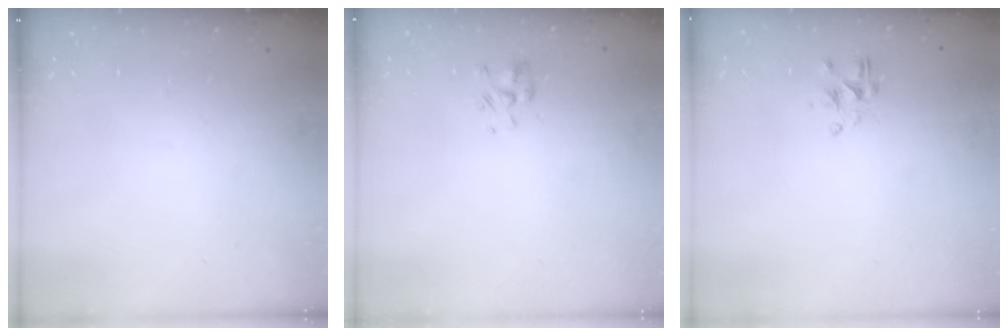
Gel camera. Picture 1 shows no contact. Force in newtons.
{"total": 2.2, "press": 2.1, "slide": 0.8}
{"total": 2.3, "press": 2.1, "slide": 0.7}